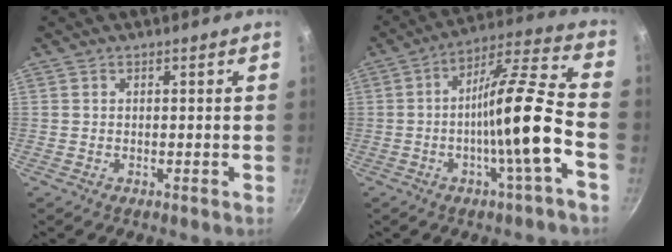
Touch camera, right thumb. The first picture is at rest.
{"total": 16.3, "force": [-4.4, 1.7, 15.6], "torque": [-0.244, 0.044, -0.080]}